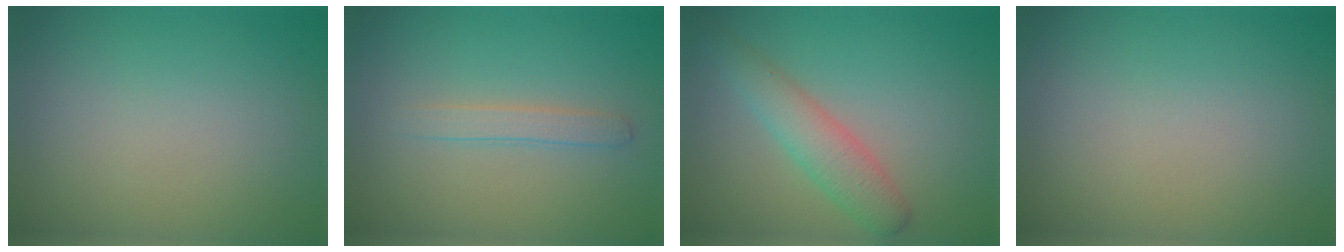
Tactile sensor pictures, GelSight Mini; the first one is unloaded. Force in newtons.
{"total": 1.6, "press": 1.6, "slide": 0.0}
{"total": 3.2, "press": 3.2, "slide": 0.3}
{"total": 0.0}